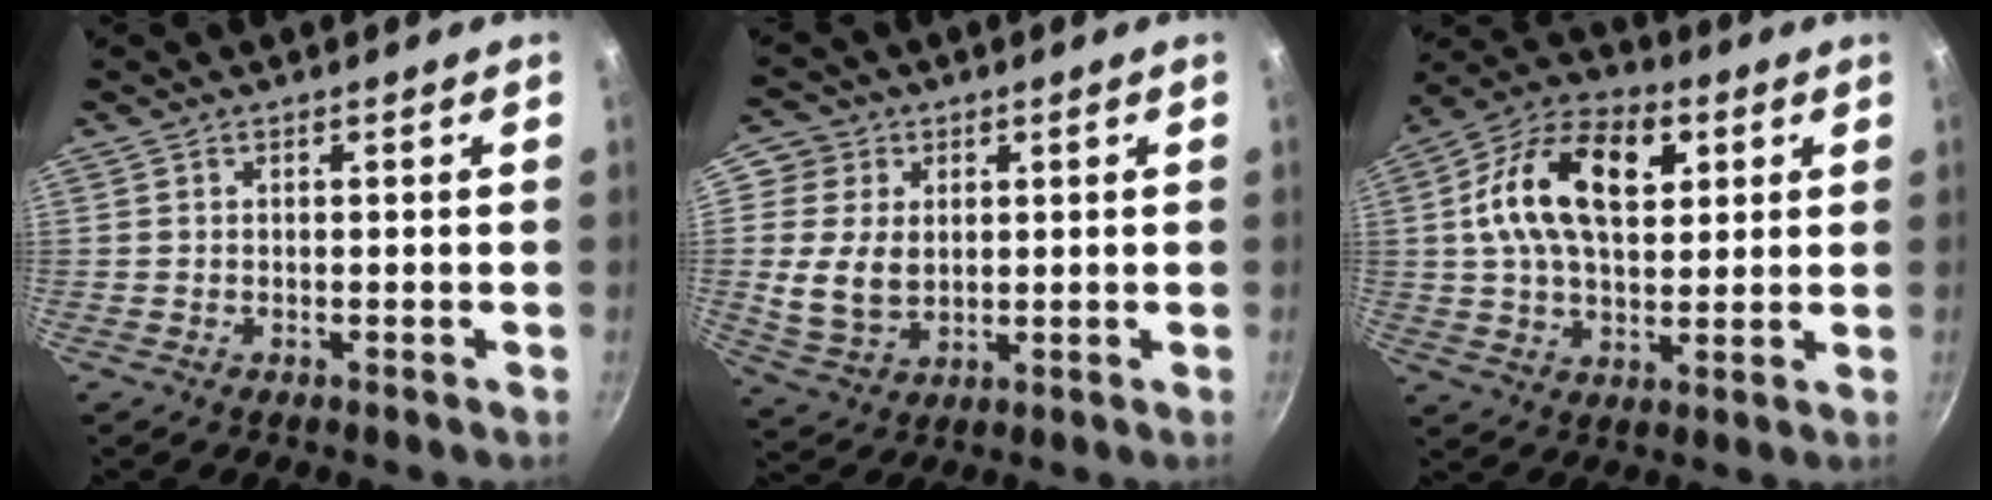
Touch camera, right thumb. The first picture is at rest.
{"total": 9.8, "force": [1.4, 8.2, 5.2], "torque": [-0.067, -0.018, 0.028]}
{"total": 18.6, "force": [4.9, 11.4, 13.8], "torque": [-0.214, 0.011, 0.070]}